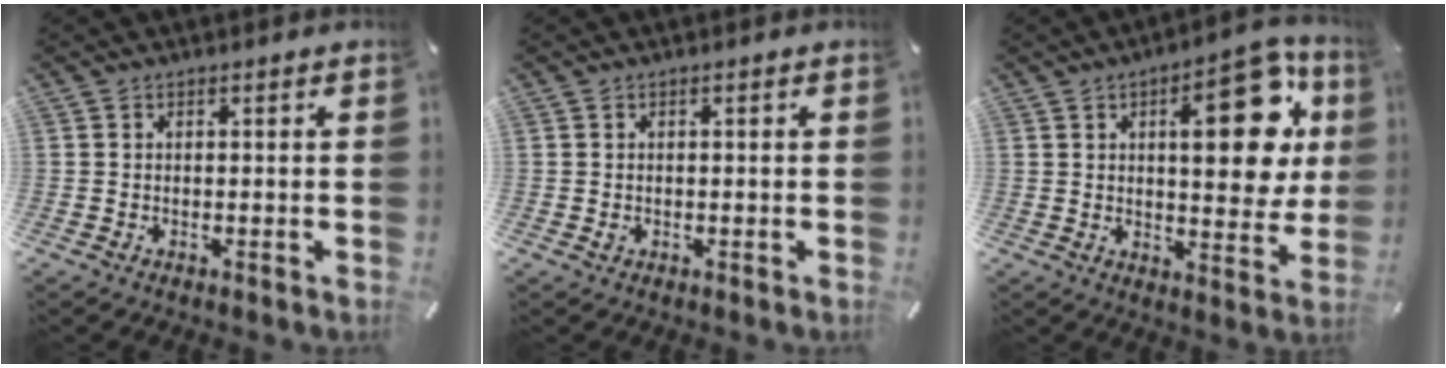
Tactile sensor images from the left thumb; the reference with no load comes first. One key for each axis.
{"total": 0.8, "fx": -0.2, "fy": 0.6, "fz": 0.5, "tx": -0.010, "ty": 0.001, "tz": -0.003}
{"total": 20.3, "fx": 6.5, "fy": 8.8, "fz": 17.1, "tx": -0.214, "ty": -0.020, "tz": 0.093}